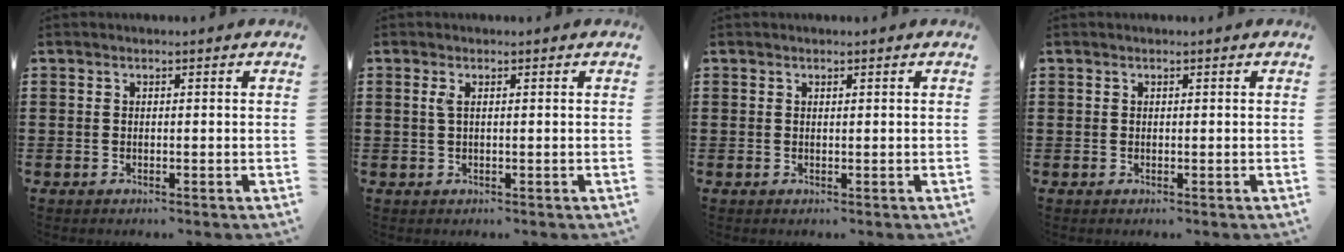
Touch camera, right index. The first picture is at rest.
{"total": 1.3, "force": [0.3, 0.3, 1.2], "torque": [-0.026, 0.002, 0.004]}
{"total": 0.0}
{"total": 0.0}